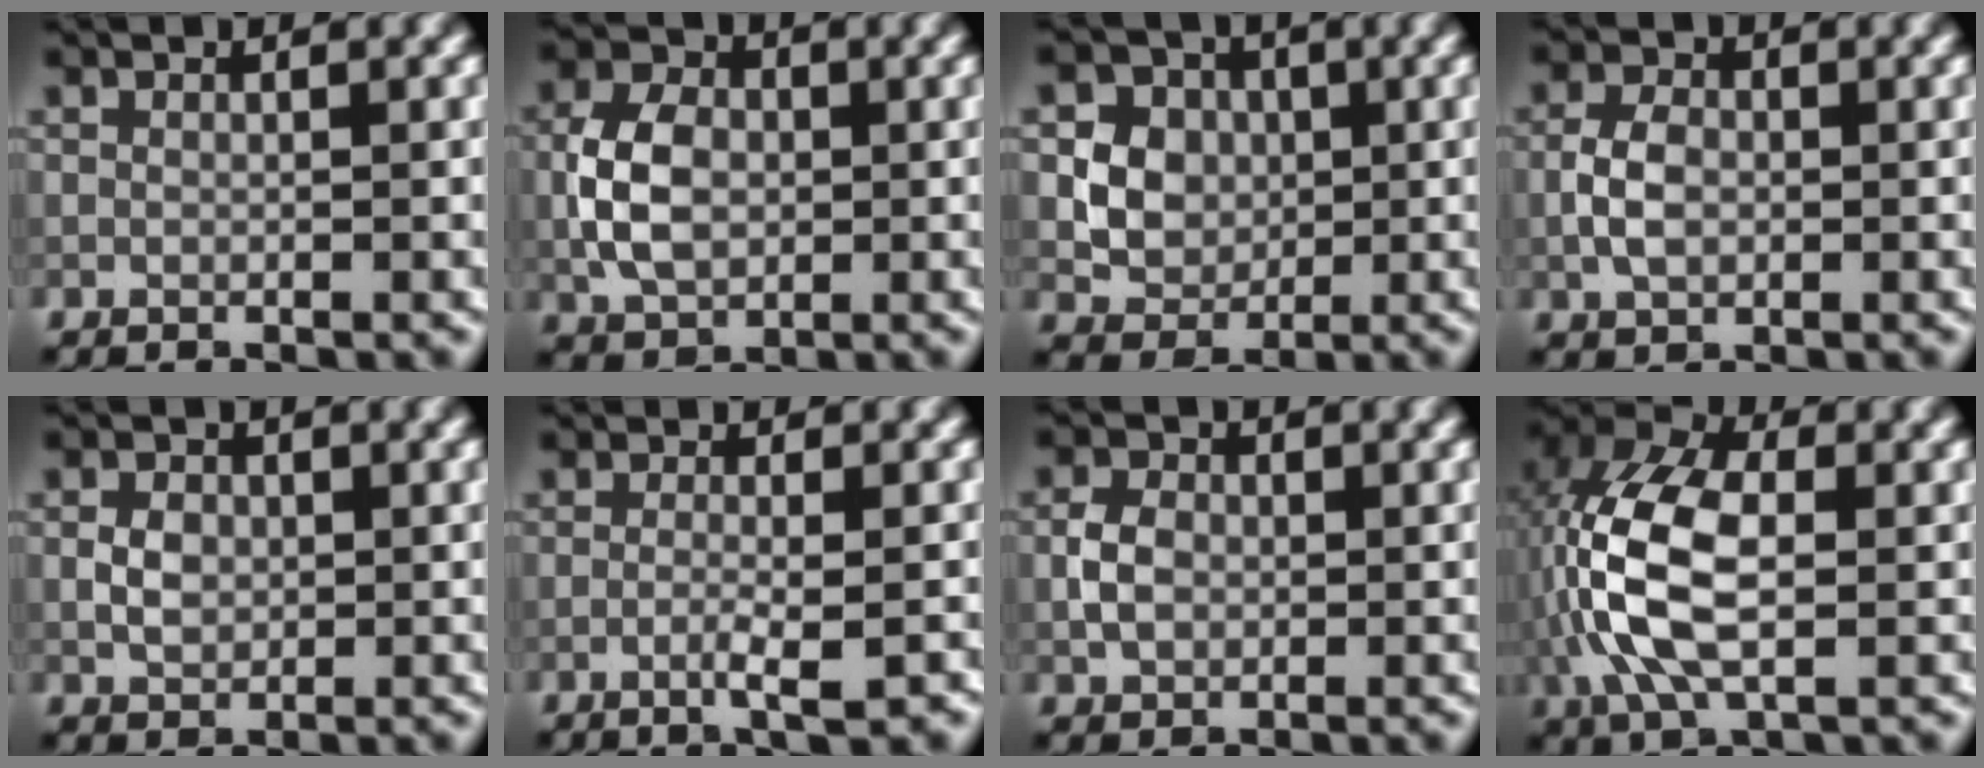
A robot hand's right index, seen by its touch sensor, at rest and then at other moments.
{"total": 5.3, "force": [-0.4, 3.7, 3.7], "torque": [-0.075, 0.005, -0.011]}
{"total": 5.2, "force": [0.8, 4.6, 2.4], "torque": [-0.042, 0.004, 0.014]}
{"total": 3.1, "force": [-0.4, 2.1, 2.3], "torque": [-0.047, 0.002, -0.011]}
{"total": 2.2, "force": [0.0, 1.7, 1.4], "torque": [-0.026, 0.001, -0.004]}
{"total": 2.6, "force": [-1.0, 0.5, 2.4], "torque": [-0.038, 0.003, -0.022]}
{"total": 2.7, "force": [-0.3, 2.1, 1.7], "torque": [-0.033, 0.002, -0.010]}
{"total": 10.4, "force": [-0.6, 5.5, 8.8], "torque": [-0.198, 0.018, -0.021]}